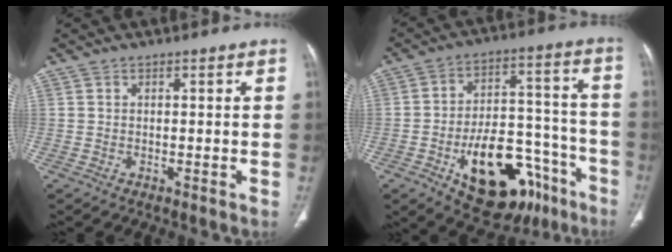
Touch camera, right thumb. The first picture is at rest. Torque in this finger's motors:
{"motor_torque": [4.06, 0.95, 1.46, -0.95, 0.38]}